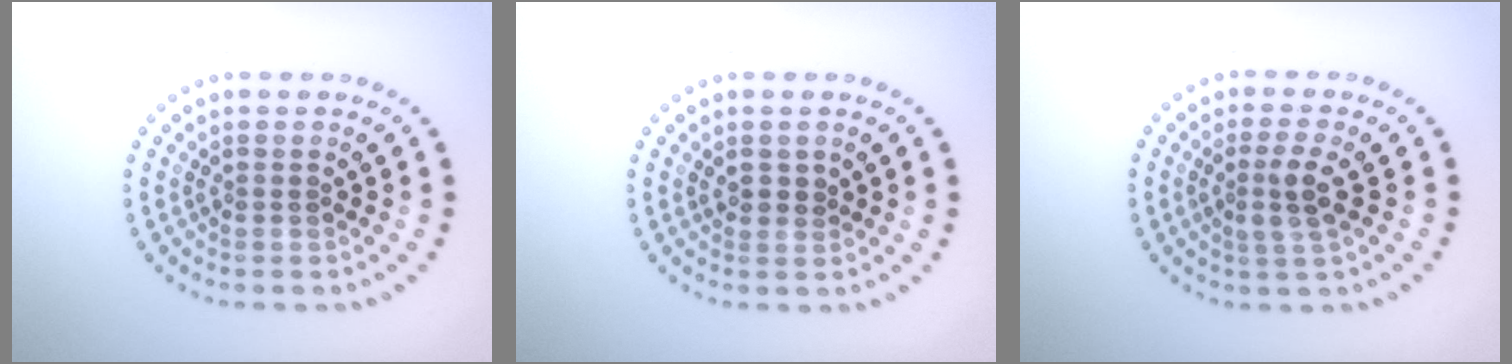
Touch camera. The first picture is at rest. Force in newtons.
{"total": 0.9, "press": 0.7, "slide": 0.5}
{"total": 2.6, "press": 2.4, "slide": 1.2}